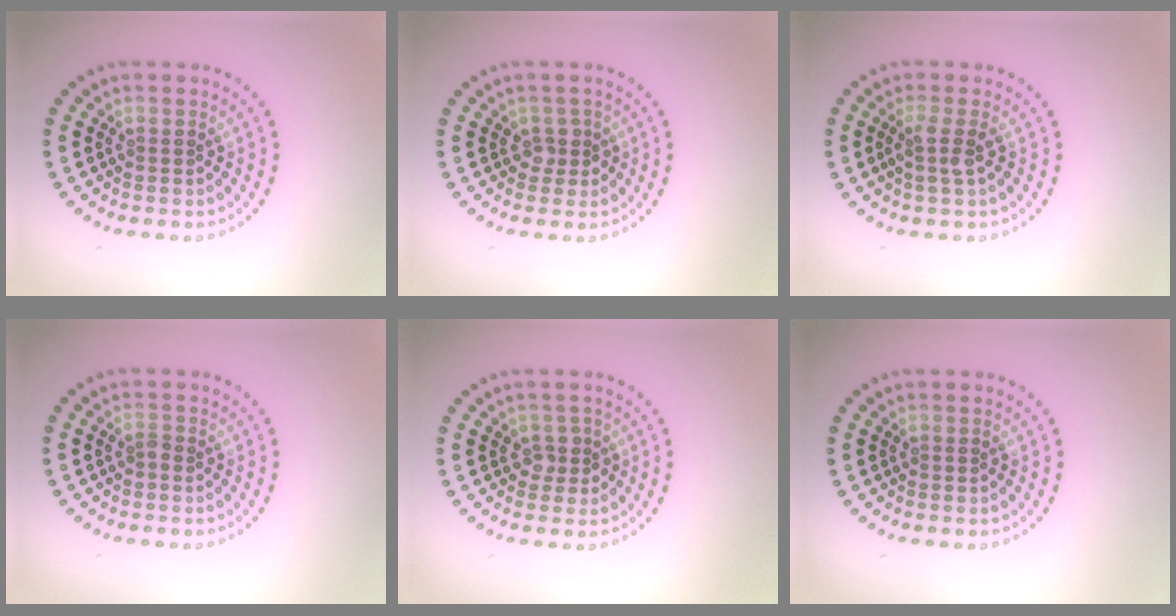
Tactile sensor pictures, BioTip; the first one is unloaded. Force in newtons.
{"total": 1.4, "press": 1.1, "slide": 0.8}
{"total": 1.8, "press": 1.4, "slide": 1.2}
{"total": 0.6, "press": 0.5, "slide": 0.3}
{"total": 1.4, "press": 1.1, "slide": 0.8}
{"total": 0.0}